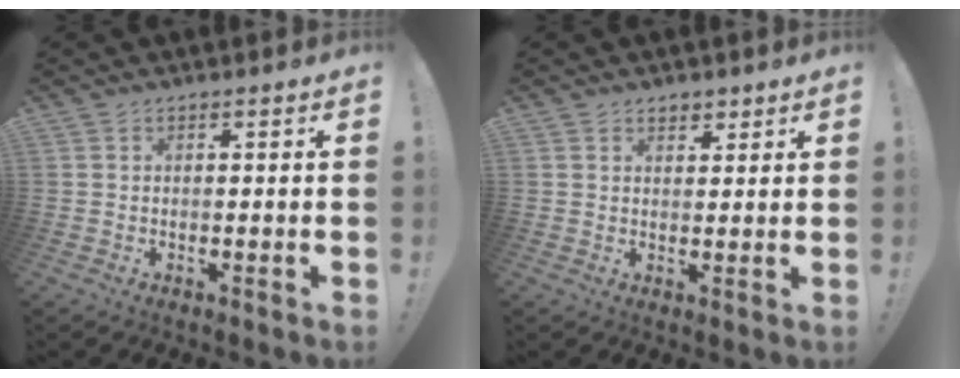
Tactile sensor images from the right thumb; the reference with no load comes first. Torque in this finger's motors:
{"motor_torque": [-0.27, 0.16, 0.31, 0.27, -0.03]}